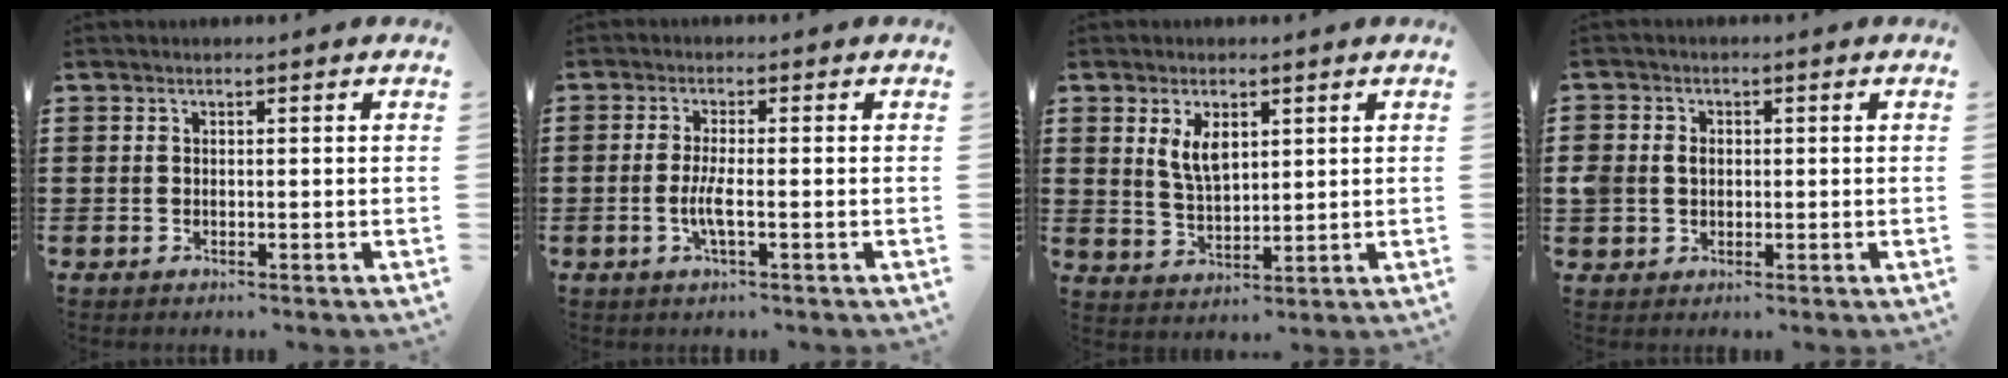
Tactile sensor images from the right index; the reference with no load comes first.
{"total": 3.4, "force": [-0.9, 0.4, 3.2], "torque": [-0.072, -0.008, -0.022]}
{"total": 4.8, "force": [2.1, 2.2, 3.7], "torque": [-0.080, 0.004, 0.036]}
{"total": 2.7, "force": [0.2, 2.2, 1.6], "torque": [-0.044, 0.008, -0.001]}